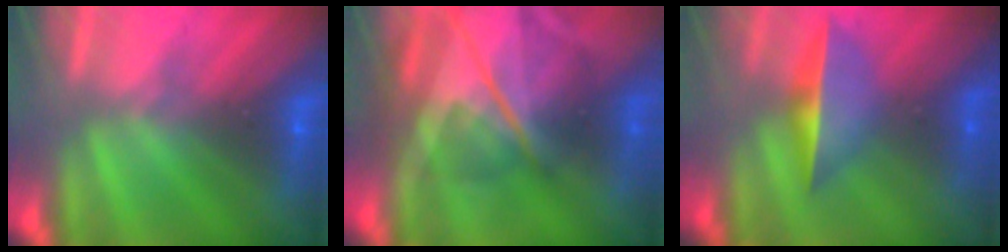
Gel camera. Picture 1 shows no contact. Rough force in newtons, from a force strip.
{"total": 7.8}
{"total": 1.7}